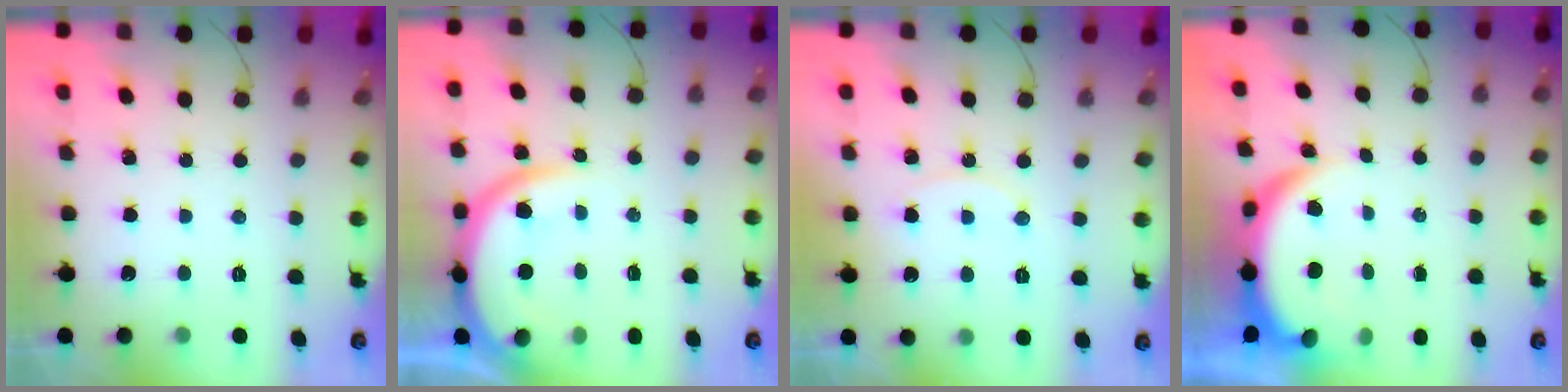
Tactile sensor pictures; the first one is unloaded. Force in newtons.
{"total": 11.0, "press": 10.9, "slide": 1.2}
{"total": 4.9, "press": 4.8, "slide": 0.5}
{"total": 6.8, "press": 6.7, "slide": 0.9}